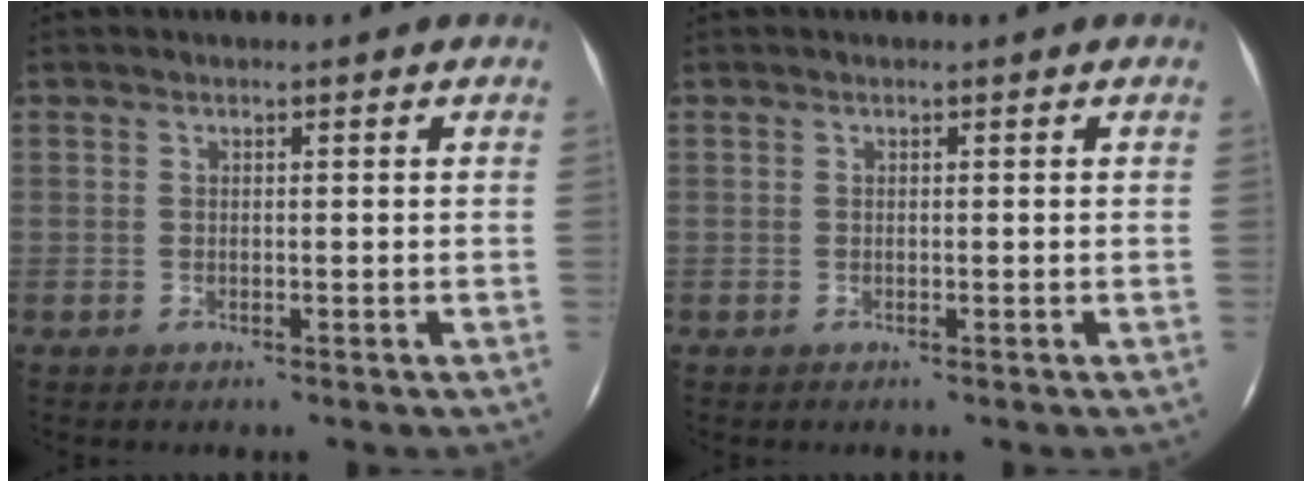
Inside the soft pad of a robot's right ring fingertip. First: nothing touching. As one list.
[{"total": 0.0}]